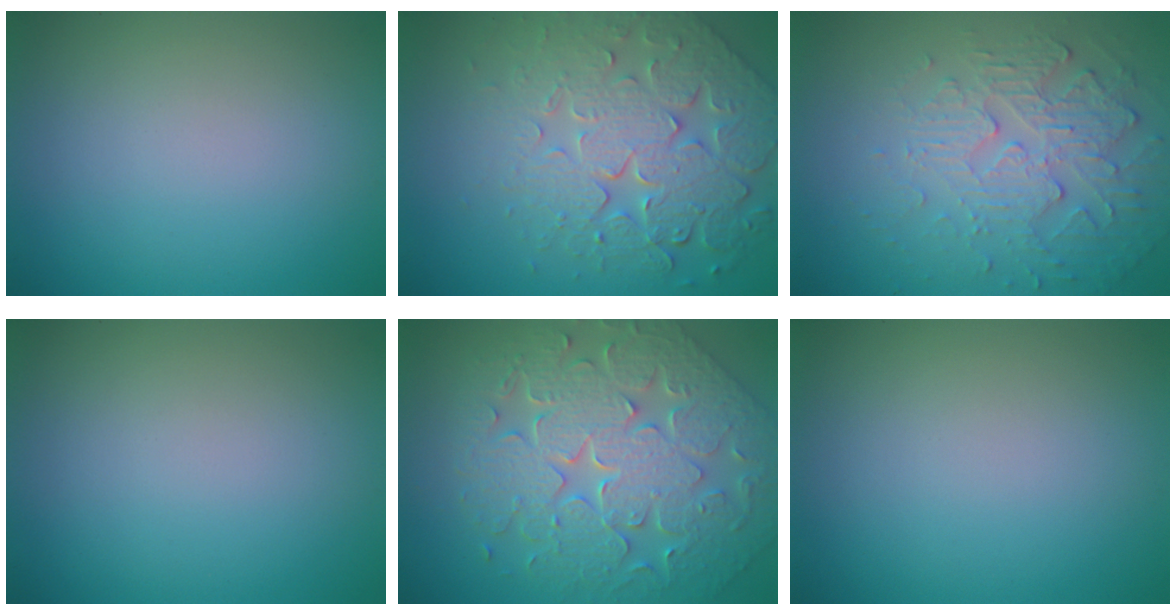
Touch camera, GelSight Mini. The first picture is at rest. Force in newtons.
{"total": 8.0, "press": 5.8, "slide": 5.4}
{"total": 5.5, "press": 3.4, "slide": 4.3}
{"total": 0.0}
{"total": 7.8, "press": 6.7, "slide": 4.0}
{"total": 0.0}